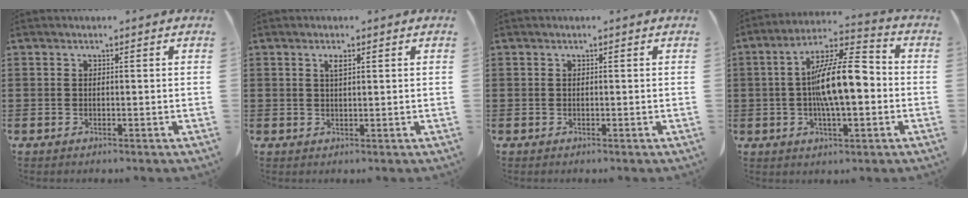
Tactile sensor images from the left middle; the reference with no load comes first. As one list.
[{"total": 1.5, "force": [0.7, 0.3, 1.3], "torque": [-0.027, 0.000, 0.013]}, {"total": 0.0}, {"total": 12.0, "force": [-1.0, 3.7, 11.4], "torque": [-0.208, 0.003, -0.020]}]